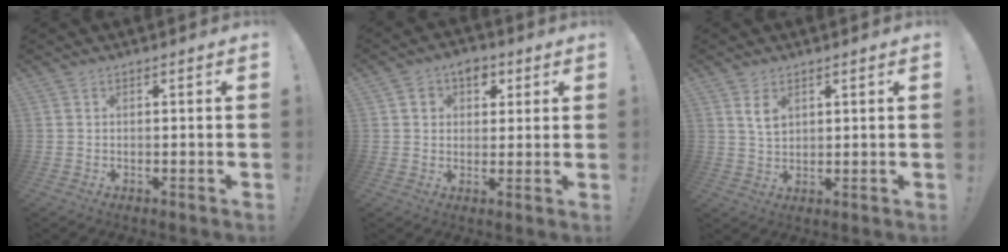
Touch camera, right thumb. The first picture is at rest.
{"total": 6.6, "force": [2.5, 5.6, 2.4], "torque": [-0.028, -0.004, 0.047]}
{"total": 4.6, "force": [2.4, 2.6, 3.0], "torque": [-0.043, -0.010, 0.042]}